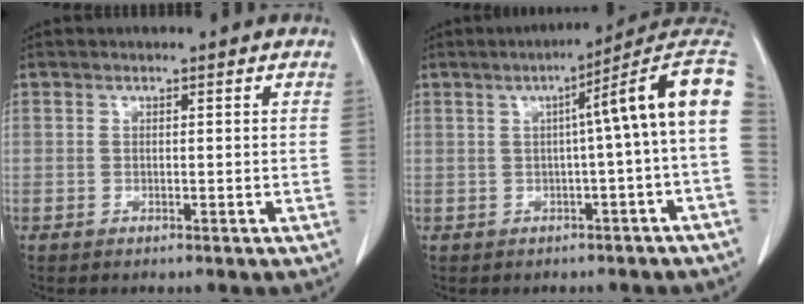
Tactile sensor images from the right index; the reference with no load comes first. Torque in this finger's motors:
{"motor_torque": [1.00, -0.28, 0.55, 0.13]}